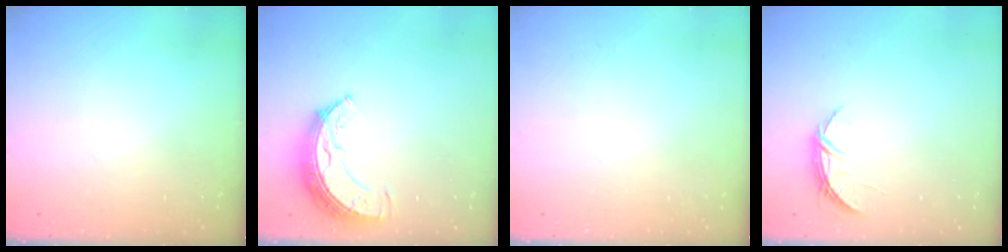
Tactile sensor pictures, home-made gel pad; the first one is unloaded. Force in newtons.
{"total": 8.4, "press": 8.4, "slide": 0.7}
{"total": 0.0}
{"total": 5.1, "press": 5.1, "slide": 0.6}